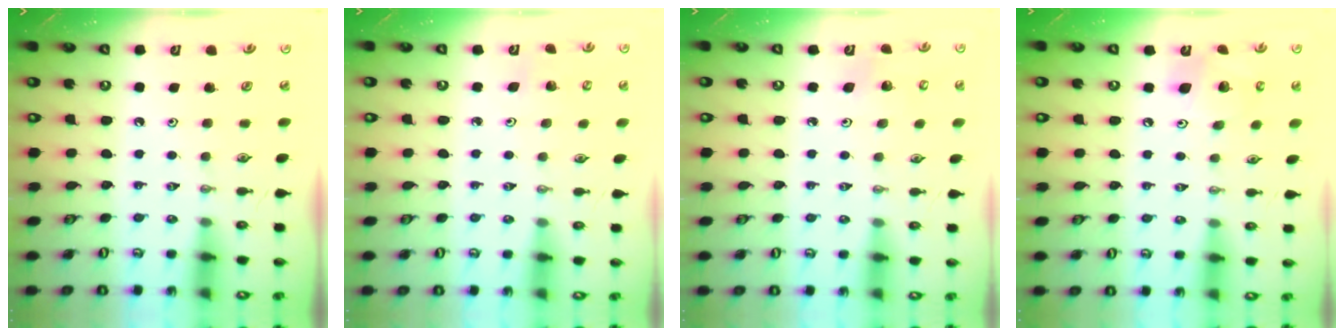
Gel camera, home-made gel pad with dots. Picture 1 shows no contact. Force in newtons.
{"total": 1.4, "press": 1.4, "slide": 0.1}
{"total": 4.4, "press": 4.3, "slide": 0.9}
{"total": 12.7, "press": 12.5, "slide": 2.1}